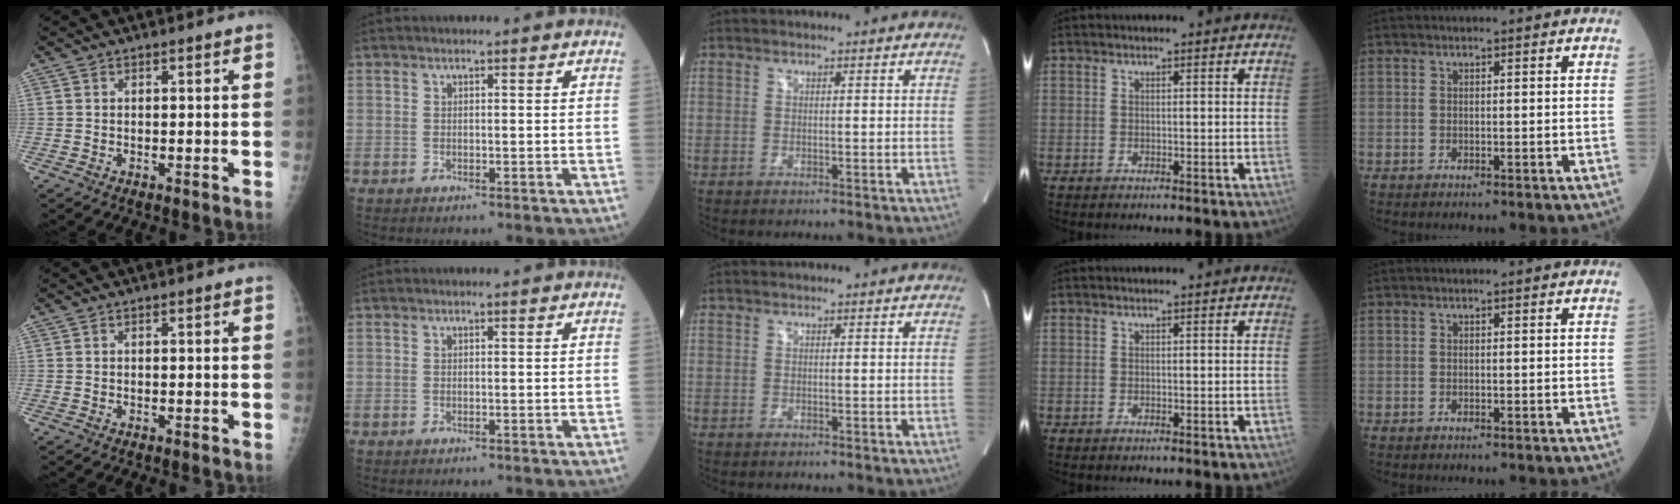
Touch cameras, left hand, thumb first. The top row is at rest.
{}